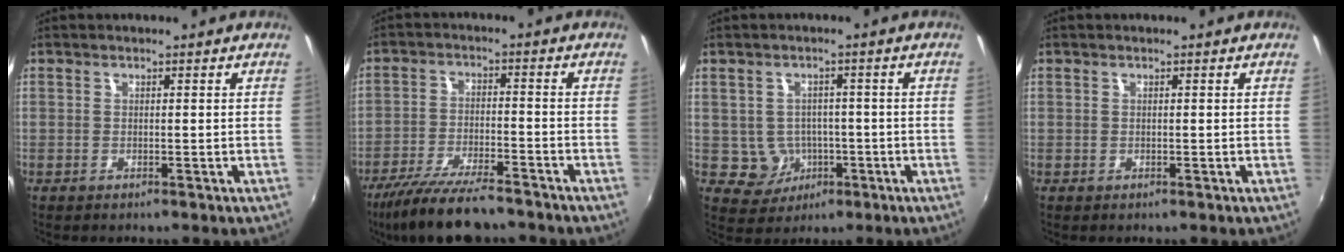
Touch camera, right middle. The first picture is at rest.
{"total": 12.7, "force": [-10.7, 2.4, 6.5], "torque": [-0.148, -0.024, -0.184]}
{"total": 5.3, "force": [-1.2, 5.0, 1.0], "torque": [-0.033, 0.013, -0.002]}
{"total": 0.0}